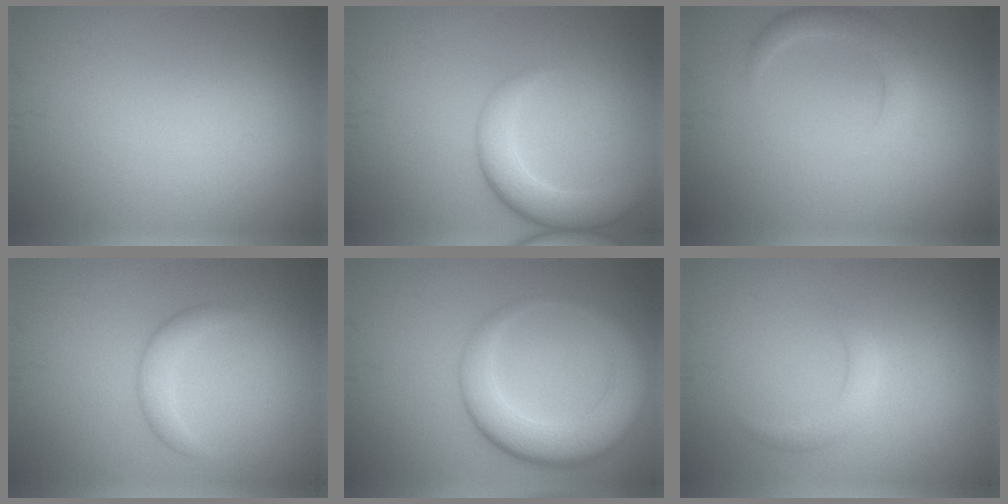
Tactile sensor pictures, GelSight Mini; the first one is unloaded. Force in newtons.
{"total": 4.4, "press": 4.4, "slide": 0.4}
{"total": 2.4, "press": 2.4, "slide": 0.2}
{"total": 2.1, "press": 2.1, "slide": 0.2}
{"total": 6.5, "press": 6.5, "slide": 0.4}
{"total": 1.7, "press": 1.7, "slide": 0.0}